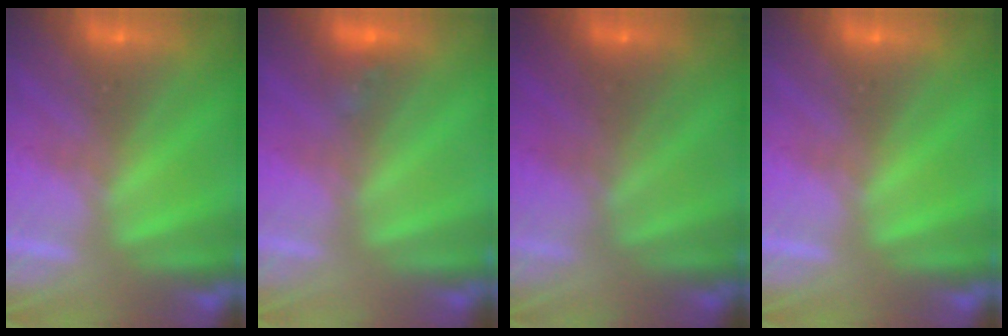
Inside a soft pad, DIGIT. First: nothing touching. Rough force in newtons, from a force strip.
{"total": 2.9}
{"total": 2.0}
{"total": 0.0}